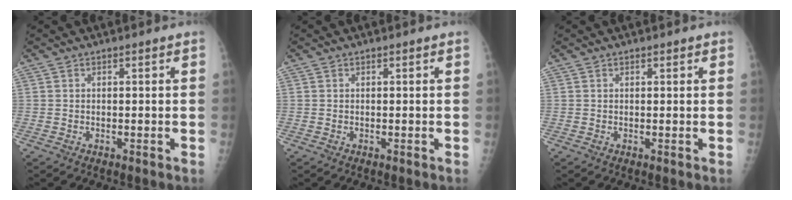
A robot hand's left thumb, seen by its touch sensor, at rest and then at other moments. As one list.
[{"total": 0.0}, {"total": 0.6, "force": [0.4, 0.3, 0.3], "torque": [-0.003, -0.002, 0.005]}]